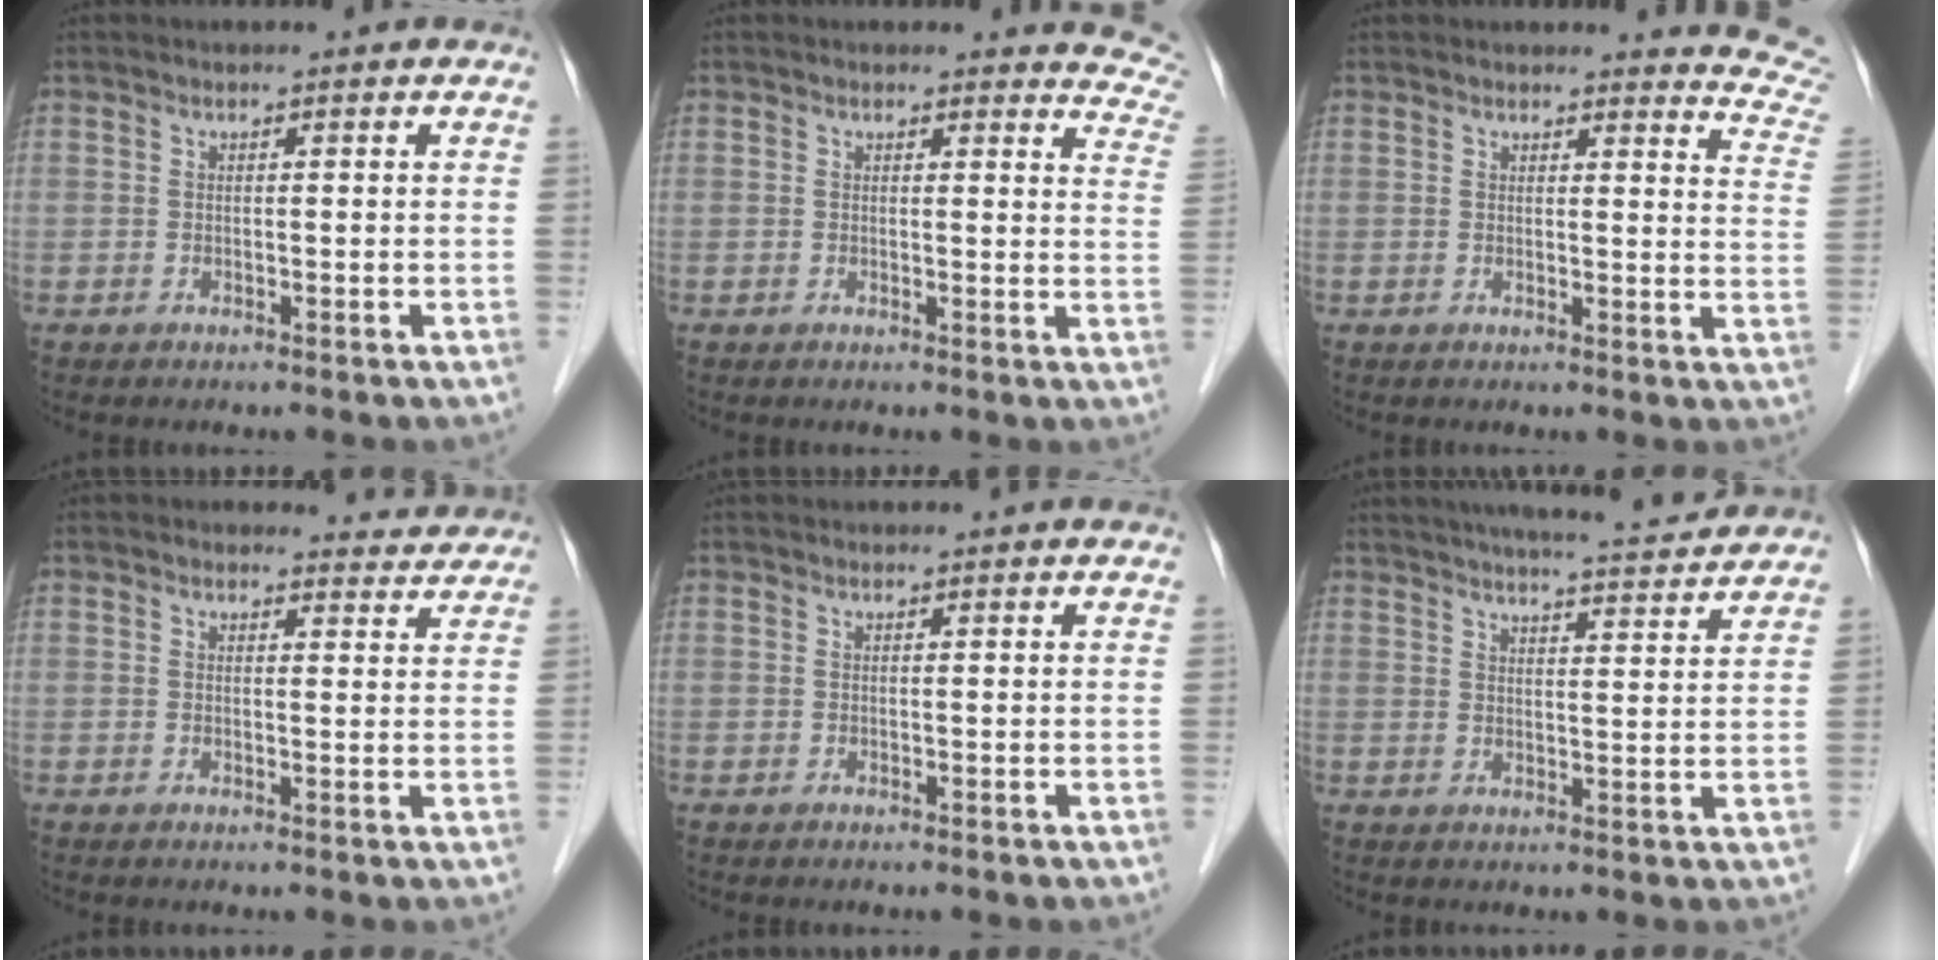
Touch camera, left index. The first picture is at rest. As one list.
[{"total": 8.8, "force": [8.4, 2.4, 0.7], "torque": [0.040, -0.046, 0.044]}, {"total": 10.1, "force": [10.0, 0.4, 0.4], "torque": [0.029, -0.083, 0.070]}, {"total": 3.4, "force": [3.3, 0.9, -0.5], "torque": [0.005, -0.006, 0.025]}, {"total": 1.3, "force": [1.3, 0.2, 0.3], "torque": [-0.008, 0.022, 0.020]}, {"total": 12.3, "force": [11.3, 0.6, 4.9], "torque": [-0.077, 0.007, 0.147]}]